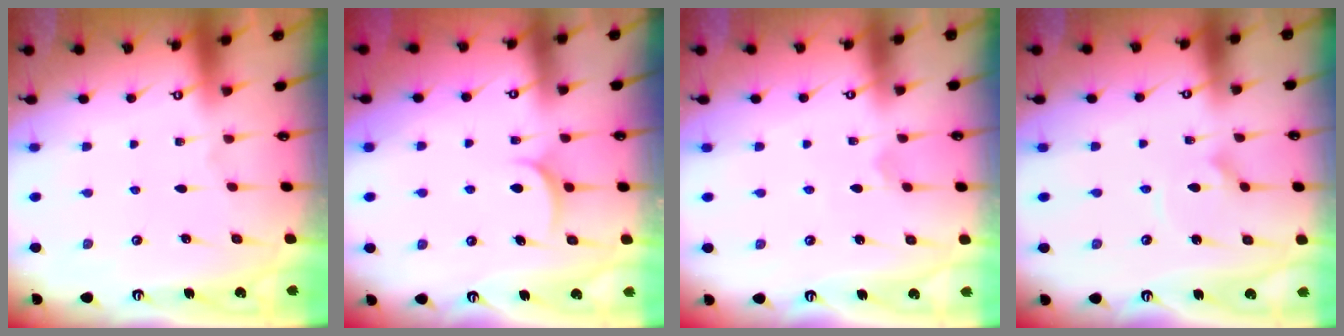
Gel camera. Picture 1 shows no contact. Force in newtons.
{"total": 4.8, "press": 4.8, "slide": 0.1}
{"total": 2.8, "press": 2.8, "slide": 0.4}
{"total": 3.4, "press": 3.3, "slide": 0.3}